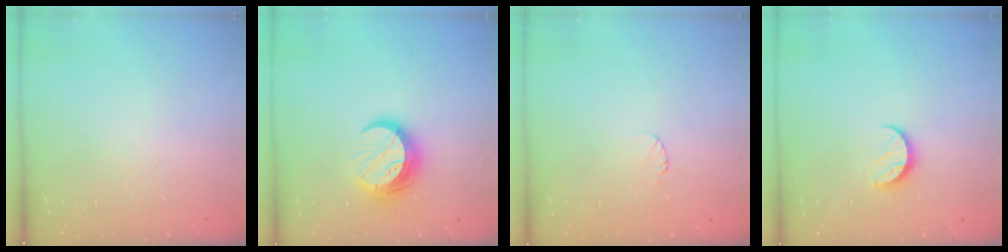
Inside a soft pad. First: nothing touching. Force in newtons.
{"total": 12.2, "press": 12.2, "slide": 0.9}
{"total": 3.5, "press": 3.5, "slide": 0.4}
{"total": 7.0, "press": 7.0, "slide": 0.6}